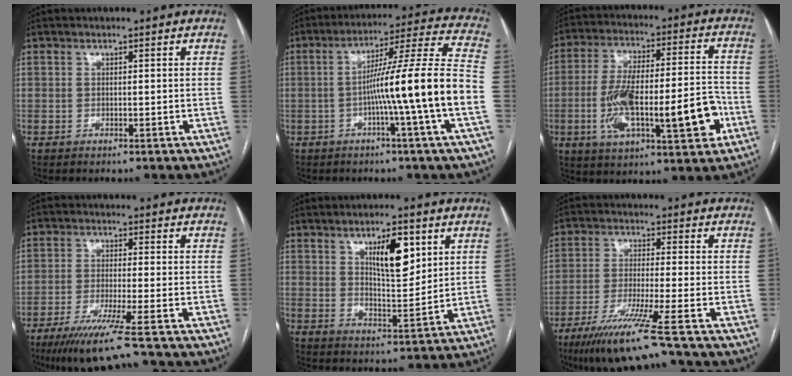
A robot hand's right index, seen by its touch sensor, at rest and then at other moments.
{"total": 15.5, "force": [-3.6, -2.4, 14.9], "torque": [-0.227, 0.009, -0.066]}
{"total": 19.0, "force": [-5.1, 4.8, 17.7], "torque": [-0.291, 0.022, -0.070]}
{"total": 9.5, "force": [-6.9, -1.3, 6.4], "torque": [-0.105, -0.030, -0.118]}
{"total": 8.7, "force": [3.9, 2.7, 7.3], "torque": [-0.122, 0.000, 0.068]}
{"total": 10.8, "force": [-7.5, -1.4, 7.6], "torque": [-0.138, -0.036, -0.133]}